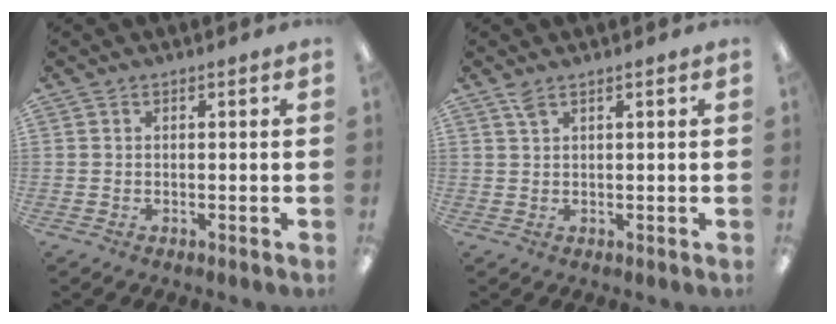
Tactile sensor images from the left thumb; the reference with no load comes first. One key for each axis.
{"total": 2.3, "fx": 1.5, "fy": 0.7, "fz": 1.7, "tx": -0.037, "ty": 0.003, "tz": 0.026}